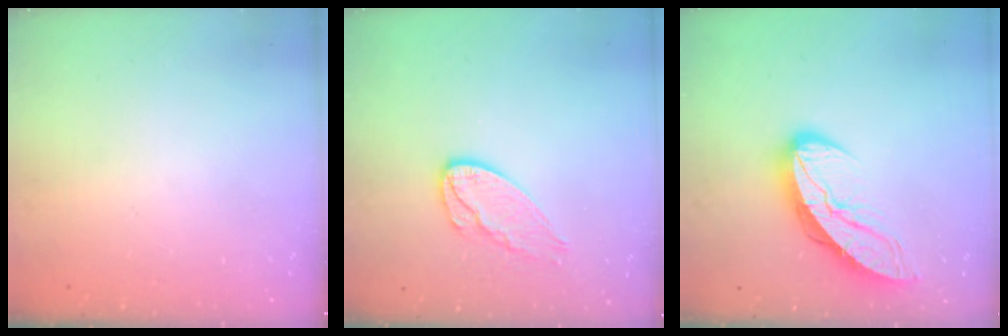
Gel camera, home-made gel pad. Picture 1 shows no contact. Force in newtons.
{"total": 9.5, "press": 9.5, "slide": 0.4}
{"total": 10.7, "press": 10.6, "slide": 1.1}